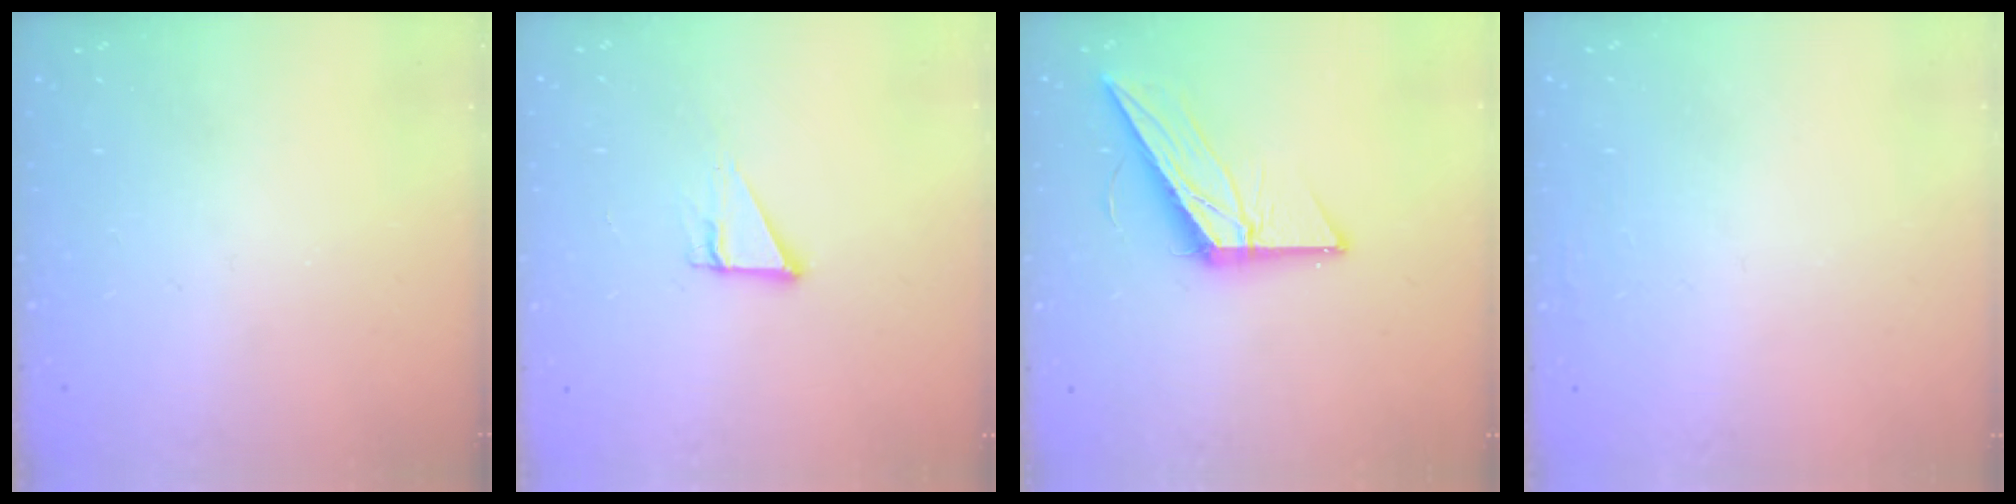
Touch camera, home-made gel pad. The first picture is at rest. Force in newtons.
{"total": 3.1, "press": 3.1, "slide": 0.2}
{"total": 13.9, "press": 13.9, "slide": 0.5}
{"total": 1.8, "press": 1.7, "slide": 0.4}